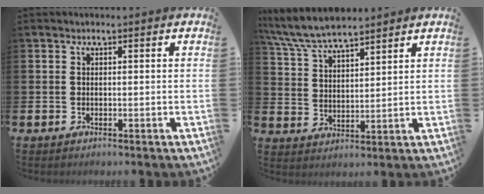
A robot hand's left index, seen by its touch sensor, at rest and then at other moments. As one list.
[{"total": 7.0, "force": [6.6, 1.0, 2.0], "torque": [-0.068, -0.025, 0.122]}]